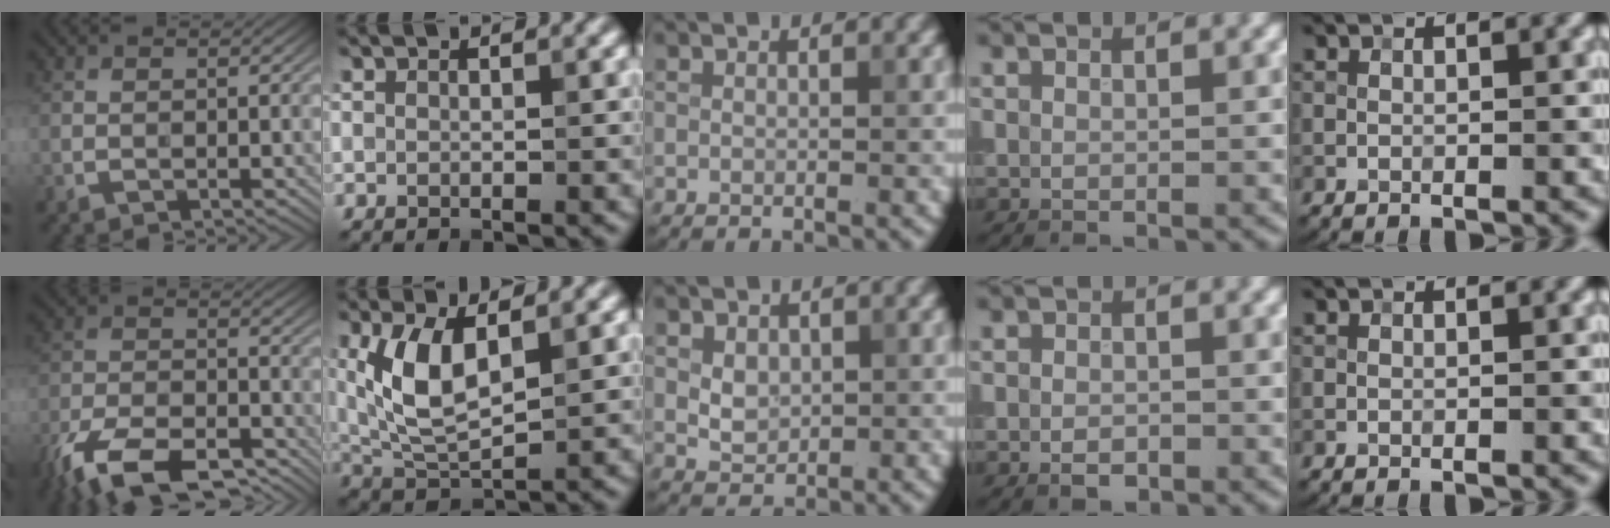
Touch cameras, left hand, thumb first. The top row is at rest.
{"thumb": {"total": 14.0, "force": [-10.0, 5.7, 7.9], "torque": [-0.174, -0.022, -0.174]}, "index": {"total": 5.7, "force": [1.3, 2.6, 4.9], "torque": [-0.115, -0.004, 0.031]}, "middle": {"total": 2.0, "force": [0.4, 1.5, 1.2], "torque": [-0.021, -0.003, 0.011]}, "ring": {"total": 1.1, "force": [-0.5, 0.7, 0.7], "torque": [-0.011, -0.001, -0.010]}}